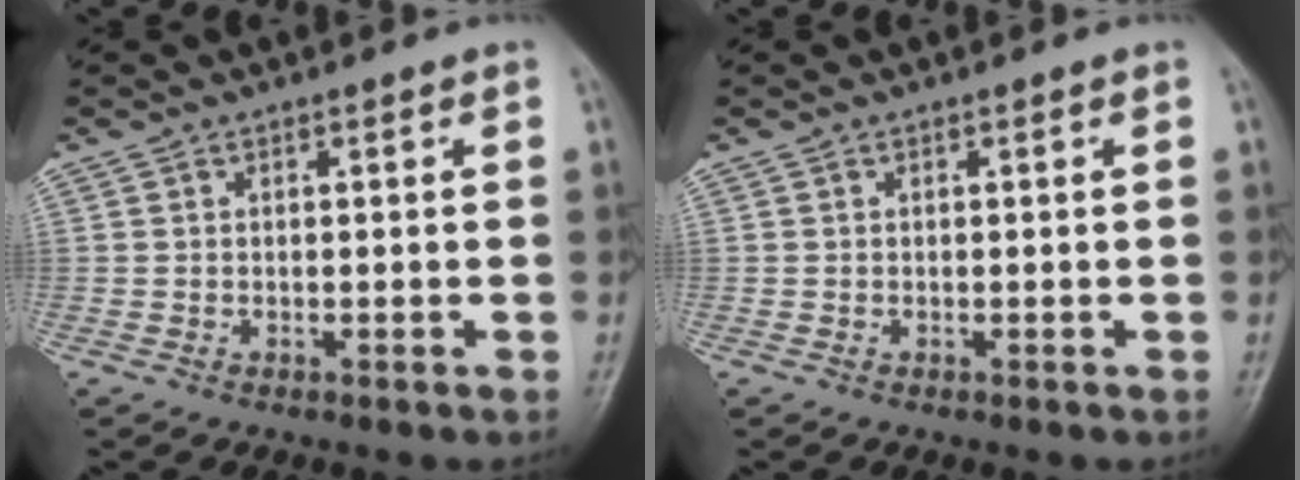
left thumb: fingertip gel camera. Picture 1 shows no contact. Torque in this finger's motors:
{"motor_torque": [-0.01, 0.01, -0.05, -0.05, 0.00]}